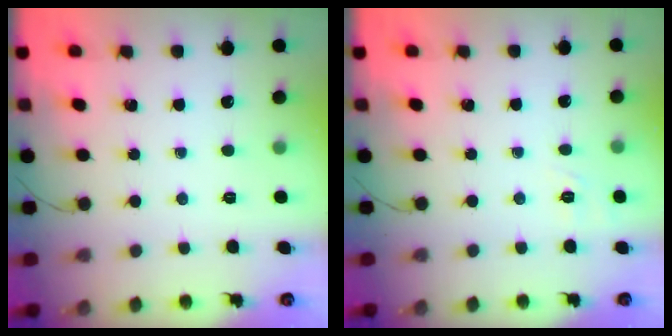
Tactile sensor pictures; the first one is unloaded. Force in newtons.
{"total": 1.9, "press": 0.0, "slide": 1.9}